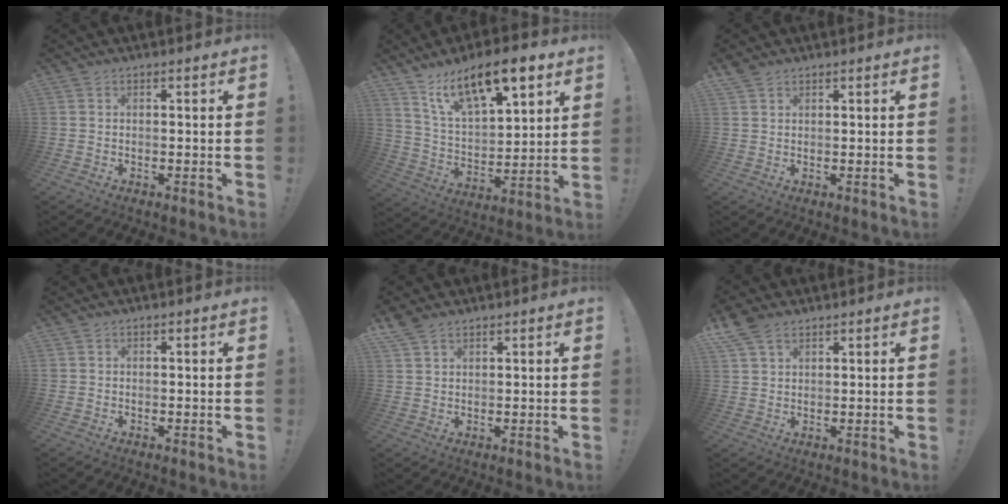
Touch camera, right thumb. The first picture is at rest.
{"total": 16.2, "force": [10.5, 6.0, 10.7], "torque": [-0.183, -0.067, 0.181]}
{"total": 2.2, "force": [1.9, 0.9, 0.7], "torque": [-0.007, -0.010, 0.035]}
{"total": 0.5, "force": [0.0, 0.5, -0.1], "torque": [-0.003, 0.004, 0.002]}
{"total": 4.0, "force": [3.3, 1.5, 1.7], "torque": [-0.029, -0.016, 0.064]}
{"total": 6.4, "force": [4.5, 3.3, 3.1], "torque": [-0.060, -0.014, 0.090]}